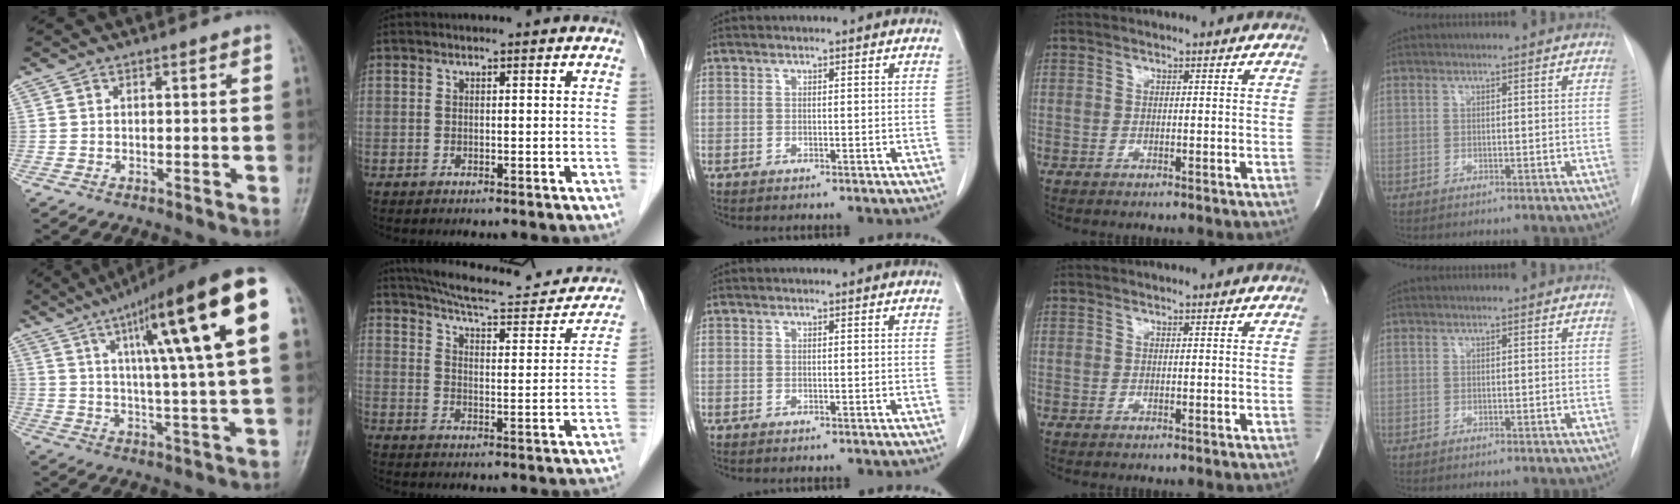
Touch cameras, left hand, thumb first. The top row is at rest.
{"thumb": {"total": 21.4, "force": [8.2, 2.4, 19.6], "torque": [-0.295, -0.006, 0.119]}, "index": {"total": 19.7, "force": [17.9, 3.7, 7.2], "torque": [-0.101, -0.013, 0.230]}}